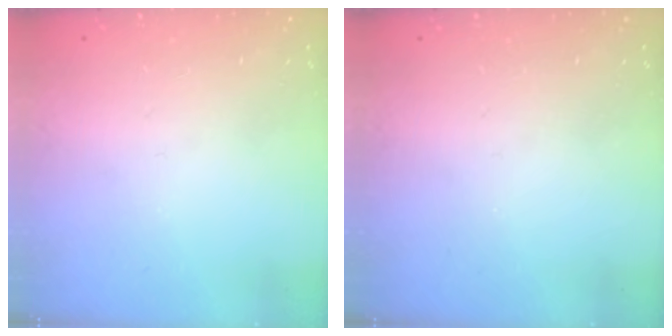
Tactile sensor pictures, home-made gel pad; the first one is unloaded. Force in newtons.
{"total": 0.0}